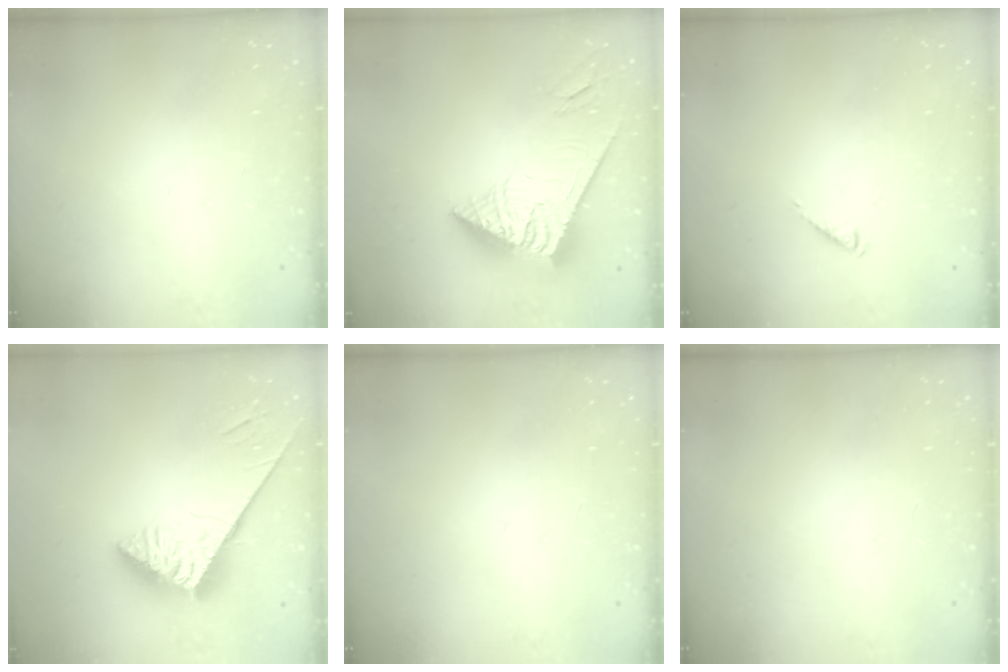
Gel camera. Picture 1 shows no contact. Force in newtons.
{"total": 8.6, "press": 8.5, "slide": 0.9}
{"total": 0.7, "press": 0.7, "slide": 0.0}
{"total": 5.6, "press": 5.6, "slide": 0.4}
{"total": 0.0}
{"total": 0.0}